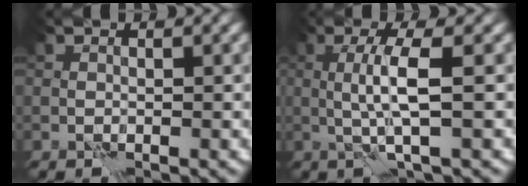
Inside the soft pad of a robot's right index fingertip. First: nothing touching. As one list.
[{"total": 3.6, "force": [0.4, 0.1, 3.6], "torque": [-0.075, 0.001, 0.007]}]